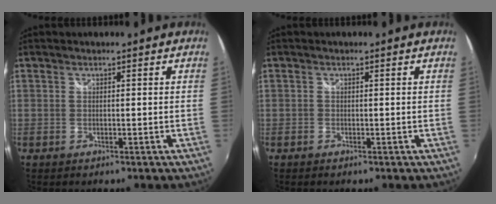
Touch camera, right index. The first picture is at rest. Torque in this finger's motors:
{"motor_torque": [0.18, 0.01, -0.02, 0.00]}